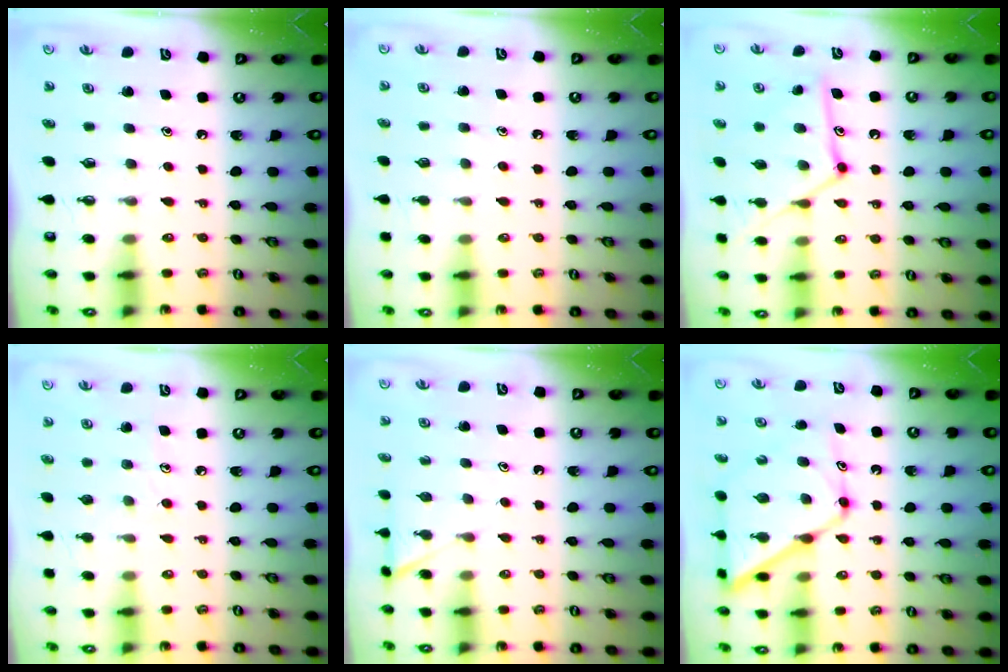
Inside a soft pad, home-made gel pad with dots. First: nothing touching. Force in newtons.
{"total": 4.0, "press": 4.0, "slide": 0.4}
{"total": 14.1, "press": 14.1, "slide": 0.9}
{"total": 5.3, "press": 5.3, "slide": 0.5}
{"total": 4.9, "press": 4.9, "slide": 0.6}
{"total": 13.6, "press": 13.5, "slide": 1.2}